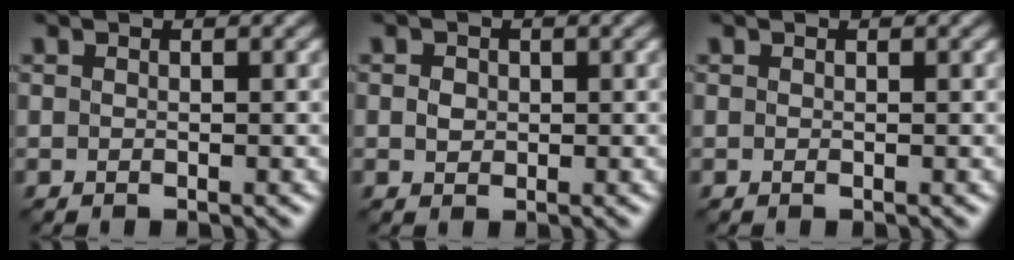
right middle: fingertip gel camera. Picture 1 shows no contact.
{"total": 1.2, "force": [0.0, 1.0, 0.6], "torque": [-0.014, 0.001, -0.001]}
{"total": 0.0}